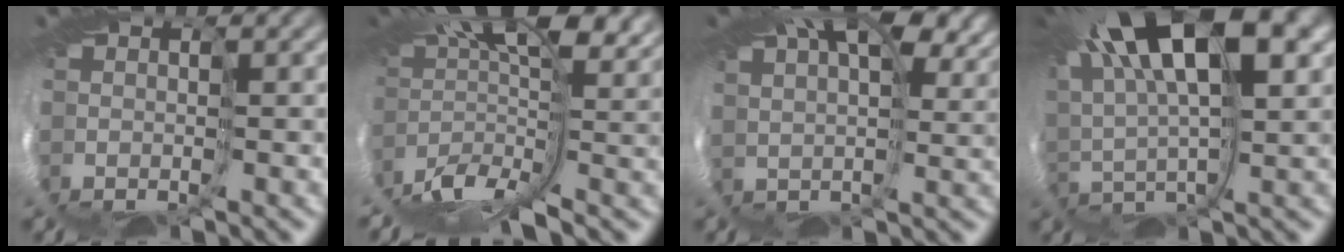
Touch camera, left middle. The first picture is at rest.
{"total": 10.5, "force": [0.5, 4.0, 9.7], "torque": [-0.182, 0.003, 0.007]}
{"total": 10.9, "force": [6.9, 4.4, 7.2], "torque": [-0.110, 0.044, 0.093]}
{"total": 12.6, "force": [6.6, 3.7, 10.1], "torque": [-0.190, 0.046, 0.095]}